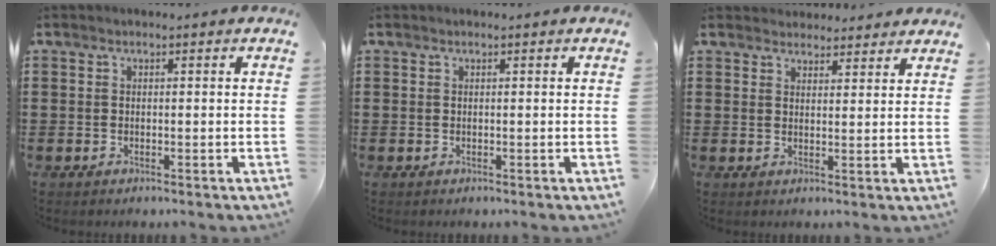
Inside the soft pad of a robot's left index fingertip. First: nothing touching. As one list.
[{"total": 0.0}, {"total": 2.7, "force": [2.7, 0.5, -0.2], "torque": [-0.005, -0.007, 0.051]}]